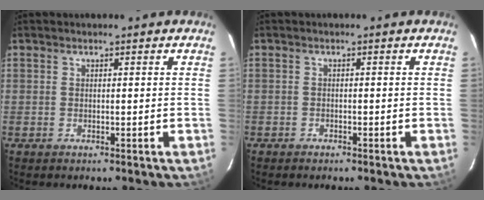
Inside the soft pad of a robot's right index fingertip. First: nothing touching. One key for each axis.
{"total": 1.1, "fx": -0.9, "fy": 0.7, "fz": -0.1, "tx": -0.004, "ty": 0.005, "tz": -0.016}